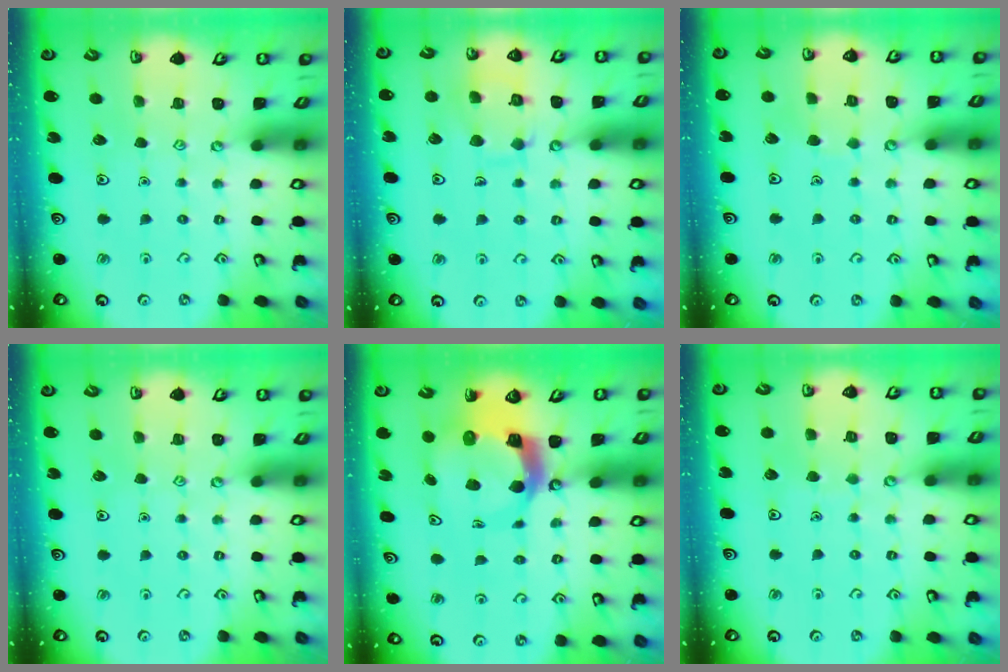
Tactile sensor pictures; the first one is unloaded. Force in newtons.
{"total": 10.4, "press": 10.3, "slide": 0.8}
{"total": 3.0, "press": 3.0, "slide": 0.2}
{"total": 0.0}
{"total": 9.2, "press": 9.1, "slide": 1.2}
{"total": 2.7, "press": 2.7, "slide": 0.2}